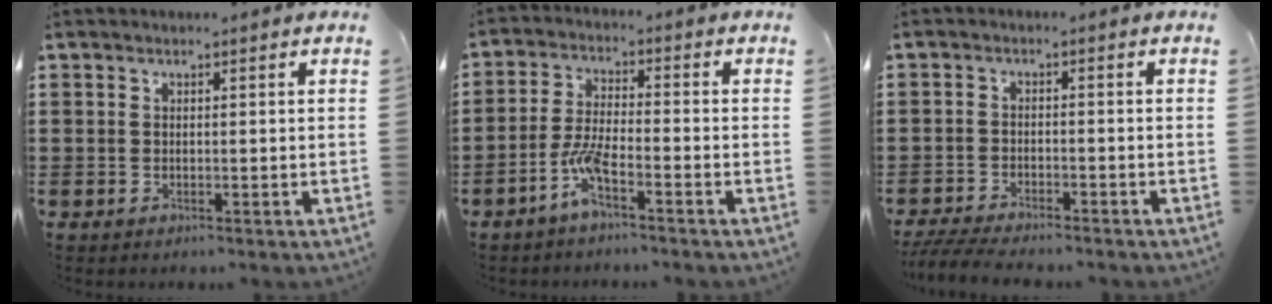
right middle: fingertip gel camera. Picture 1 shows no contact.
{"total": 5.5, "force": [-3.2, 0.9, 4.3], "torque": [-0.100, -0.004, -0.064]}
{"total": 4.0, "force": [-3.8, 0.3, 1.1], "torque": [-0.033, -0.008, -0.082]}